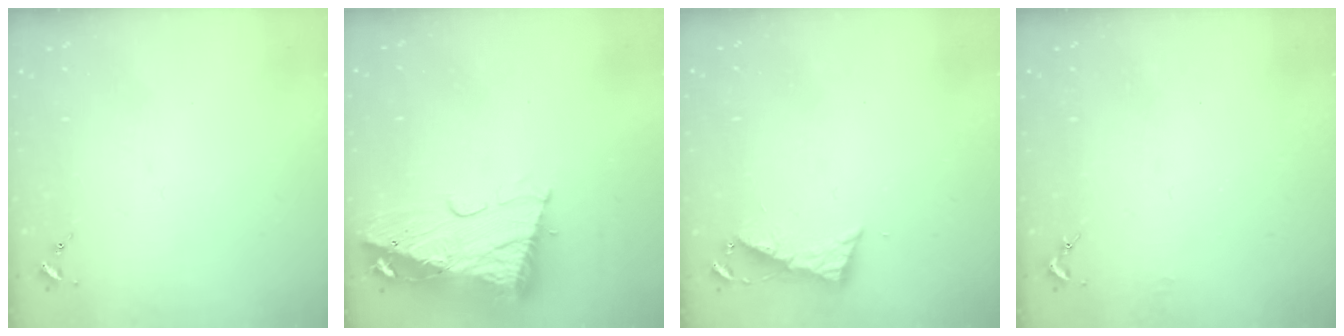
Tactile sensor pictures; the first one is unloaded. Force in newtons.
{"total": 16.3, "press": 16.1, "slide": 2.0}
{"total": 6.4, "press": 6.4, "slide": 0.6}
{"total": 1.4, "press": 1.4, "slide": 0.1}